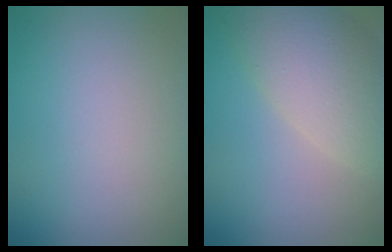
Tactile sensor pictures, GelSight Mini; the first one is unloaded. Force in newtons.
{"total": 6.9, "press": 6.9, "slide": 0.9}